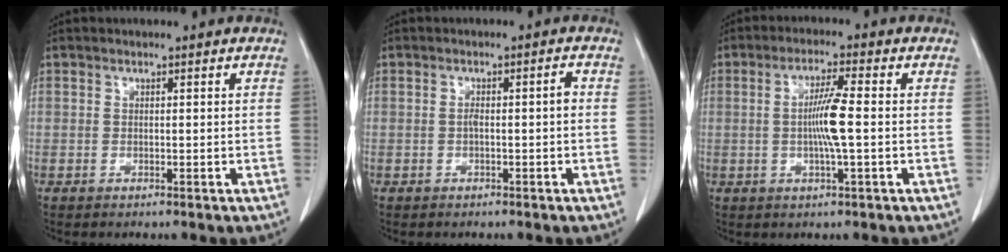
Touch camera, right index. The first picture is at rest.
{"total": 2.2, "force": [-0.4, 0.3, 2.1], "torque": [-0.034, 0.003, -0.007]}
{"total": 5.8, "force": [-0.3, -0.2, 5.8], "torque": [-0.110, -0.003, -0.009]}